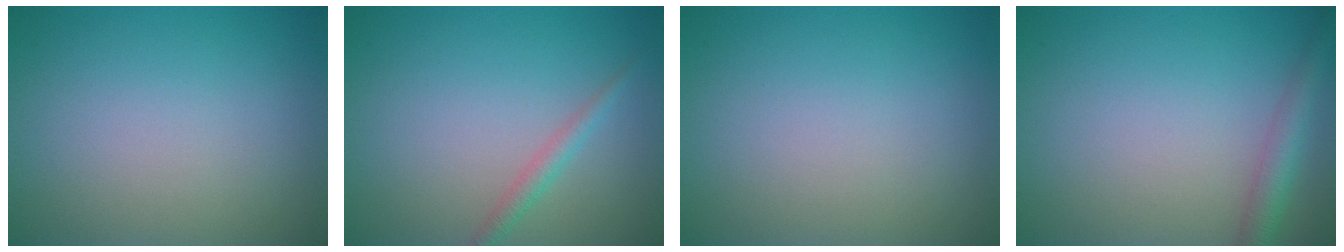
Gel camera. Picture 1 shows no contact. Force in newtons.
{"total": 1.4, "press": 1.4, "slide": 0.1}
{"total": 0.0}
{"total": 2.7, "press": 2.7, "slide": 0.1}